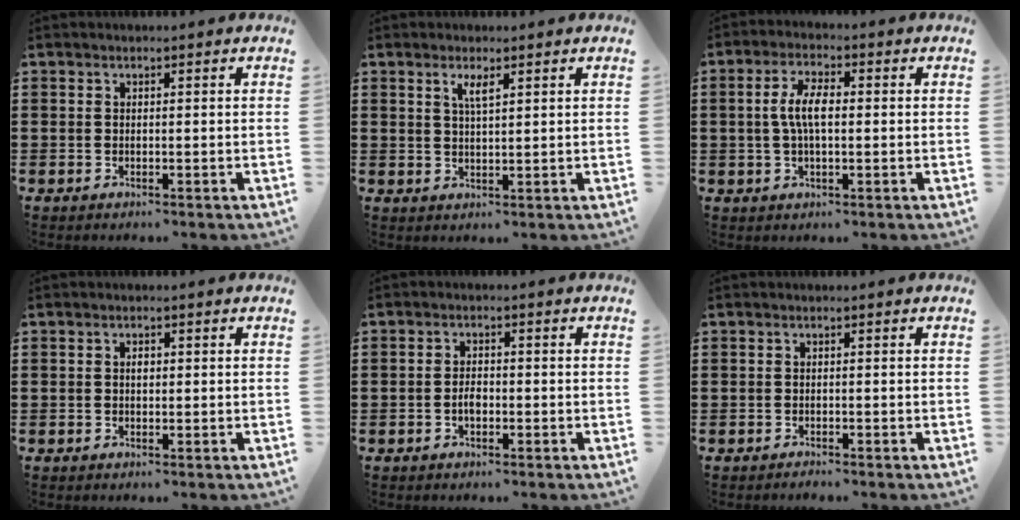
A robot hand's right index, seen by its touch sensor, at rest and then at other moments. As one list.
[{"total": 2.5, "force": [1.4, 0.6, 1.9], "torque": [-0.041, 0.003, 0.024]}, {"total": 5.6, "force": [0.0, 2.2, 5.2], "torque": [-0.111, 0.003, -0.006]}, {"total": 1.2, "force": [0.2, 0.7, 1.0], "torque": [-0.021, 0.004, 0.003]}, {"total": 2.0, "force": [-0.6, 1.0, 1.6], "torque": [-0.032, 0.000, -0.010]}, {"total": 0.6, "force": [-0.6, 0.1, 0.0], "torque": [-0.001, 0.001, -0.014]}]